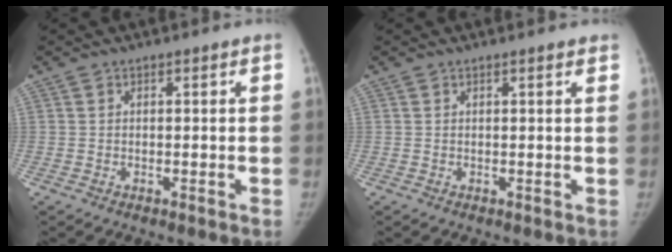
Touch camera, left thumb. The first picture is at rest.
{"total": 0.9, "force": [0.6, 0.2, 0.6], "torque": [-0.006, -0.001, 0.007]}